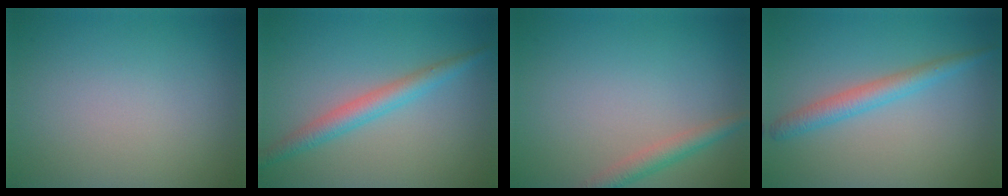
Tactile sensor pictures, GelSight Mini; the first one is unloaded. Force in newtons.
{"total": 2.9, "press": 2.9, "slide": 0.1}
{"total": 2.3, "press": 2.3, "slide": 0.1}
{"total": 2.6, "press": 2.6, "slide": 0.0}